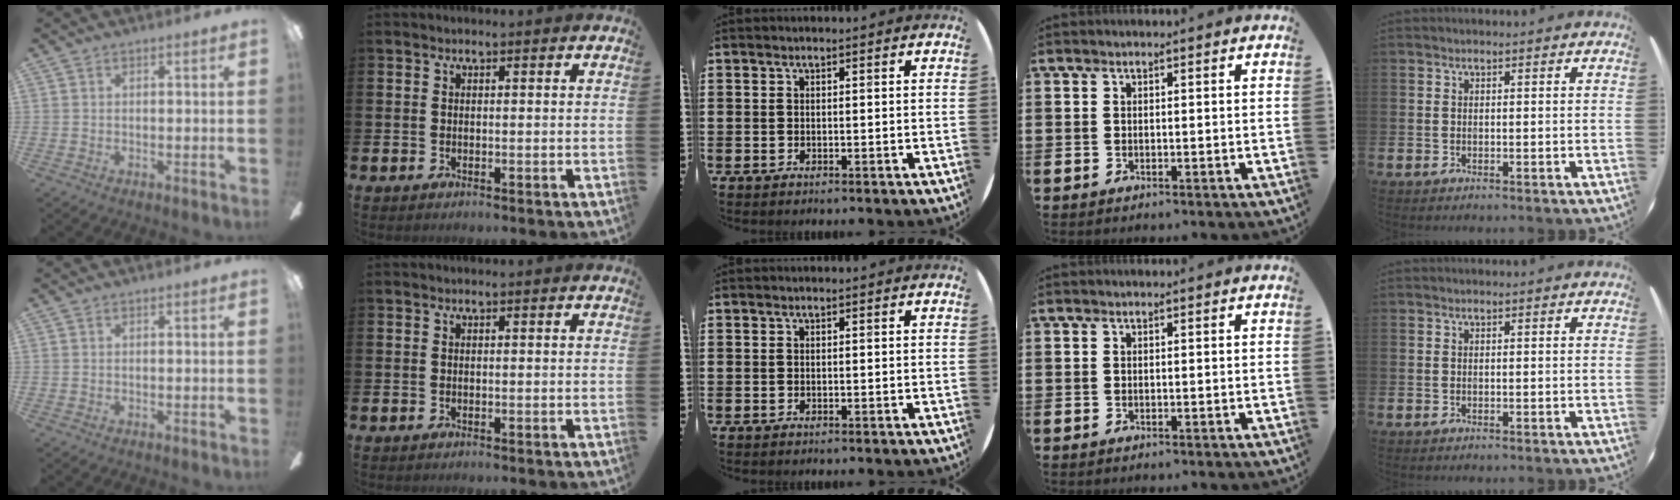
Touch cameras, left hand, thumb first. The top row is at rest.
{}